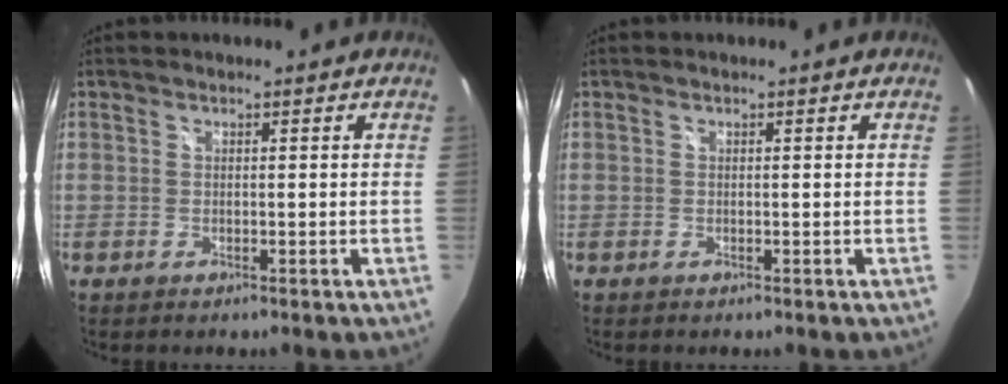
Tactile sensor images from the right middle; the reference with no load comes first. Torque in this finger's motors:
{"motor_torque": [0.00, 0.07, 0.00, 0.00]}